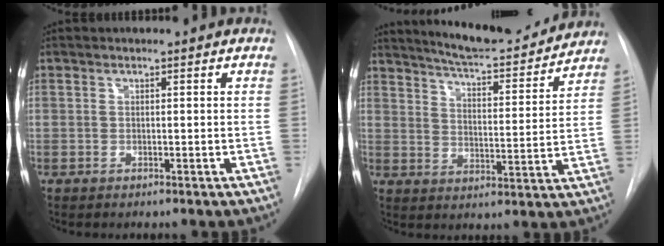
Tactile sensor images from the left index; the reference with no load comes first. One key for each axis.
{"total": 16.7, "fx": 15.4, "fy": 2.4, "fz": 6.0, "tx": -0.089, "ty": -0.013, "tz": 0.213}